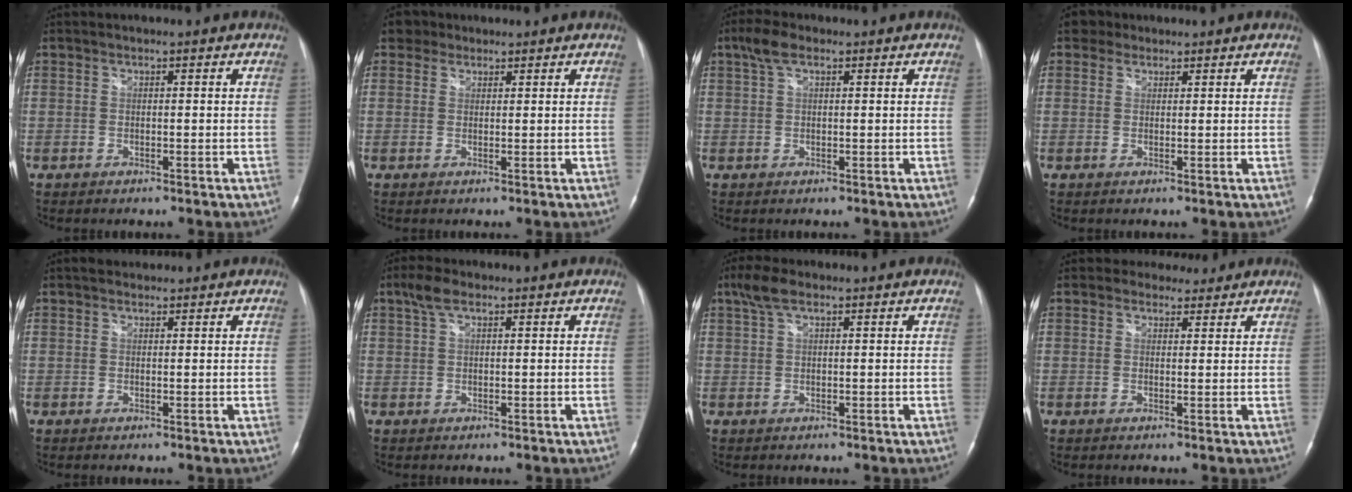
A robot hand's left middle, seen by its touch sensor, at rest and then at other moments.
{"total": 2.2, "force": [1.6, 1.5, 0.0], "torque": [0.004, 0.011, 0.023]}
{"total": 3.3, "force": [1.9, 1.2, 2.3], "torque": [-0.055, 0.021, 0.041]}
{"total": 2.1, "force": [1.5, 1.5, 0.0], "torque": [0.002, 0.012, 0.021]}
{"total": 1.5, "force": [1.4, 0.6, 0.2], "torque": [-0.004, 0.012, 0.021]}
{"total": 3.0, "force": [1.8, 1.1, 2.1], "torque": [-0.051, 0.018, 0.039]}
{"total": 3.6, "force": [2.3, 1.1, 2.5], "torque": [-0.061, 0.020, 0.049]}
{"total": 3.2, "force": [2.9, 1.3, 0.1], "torque": [0.003, 0.002, 0.040]}